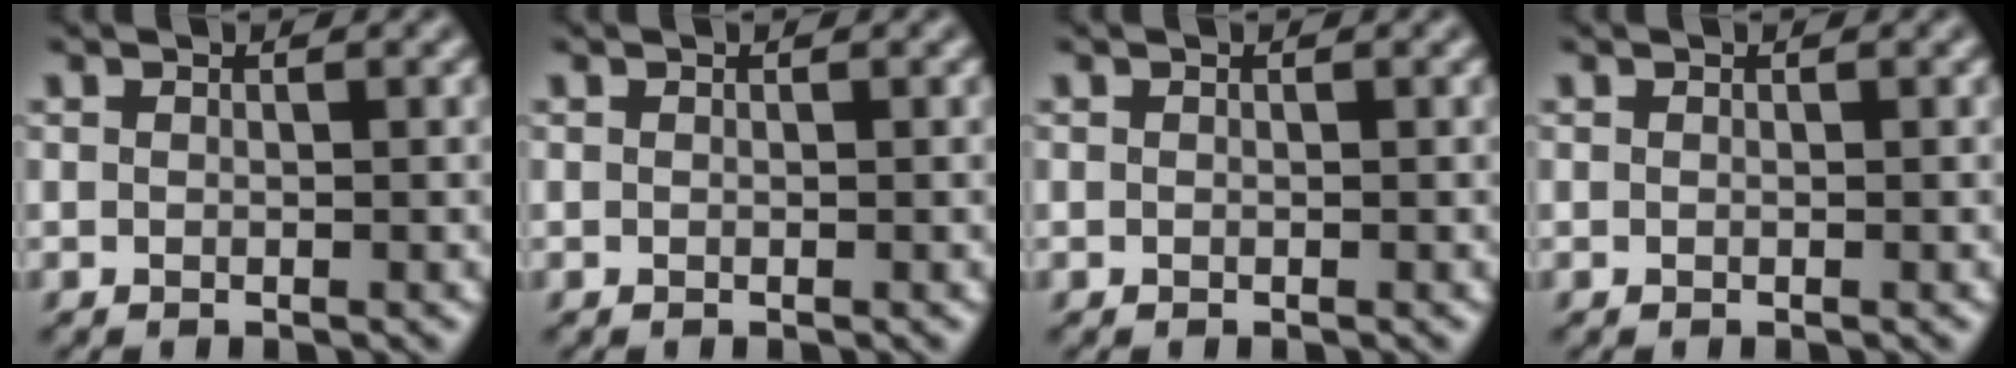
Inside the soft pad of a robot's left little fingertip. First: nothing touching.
{"total": 0.0}
{"total": 0.0}
{"total": 0.0}